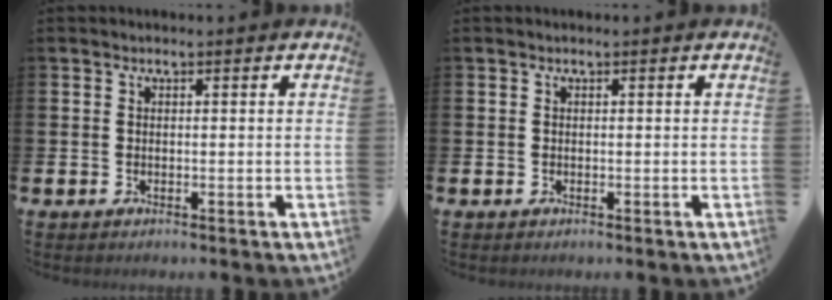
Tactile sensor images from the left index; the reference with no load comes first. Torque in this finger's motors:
{"motor_torque": [-0.05, 0.05, 0.01, 0.00]}